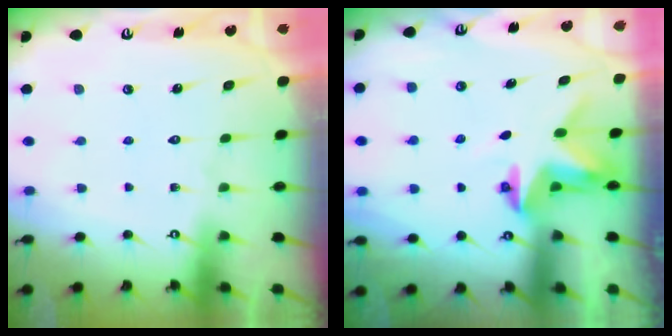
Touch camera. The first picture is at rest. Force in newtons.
{"total": 3.2, "press": 3.2, "slide": 0.0}